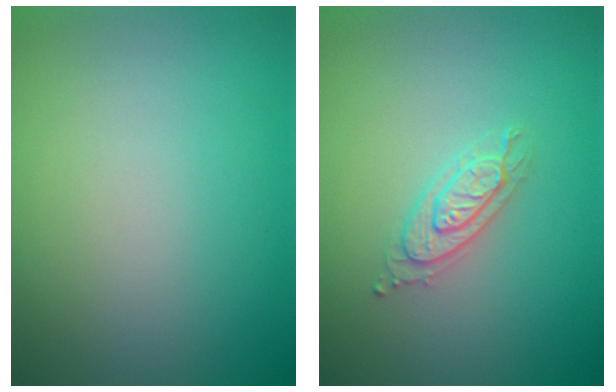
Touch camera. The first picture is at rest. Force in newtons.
{"total": 2.2, "press": 2.1, "slide": 0.5}